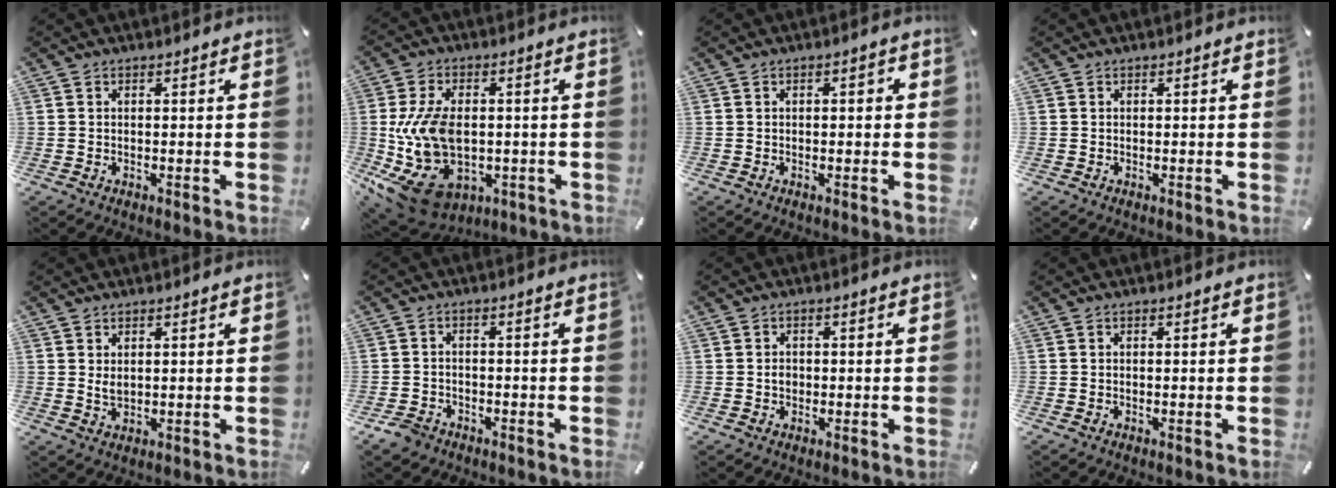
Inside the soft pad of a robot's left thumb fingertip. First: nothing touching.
{"total": 17.3, "force": [-1.7, 12.0, 12.4], "torque": [-0.266, -0.006, -0.015]}
{"total": 1.2, "force": [-0.3, 0.8, 0.9], "torque": [-0.017, 0.006, -0.008]}
{"total": 0.5, "force": [-0.1, 0.5, -0.2], "torque": [0.006, 0.006, -0.004]}
{"total": 2.2, "force": [1.1, 1.4, 1.3], "torque": [-0.036, -0.003, 0.018]}
{"total": 3.9, "force": [-2.9, 2.4, 1.0], "torque": [-0.026, 0.012, -0.056]}
{"total": 1.9, "force": [-0.3, 1.6, 1.0], "torque": [-0.021, 0.003, -0.007]}
{"total": 0.0}